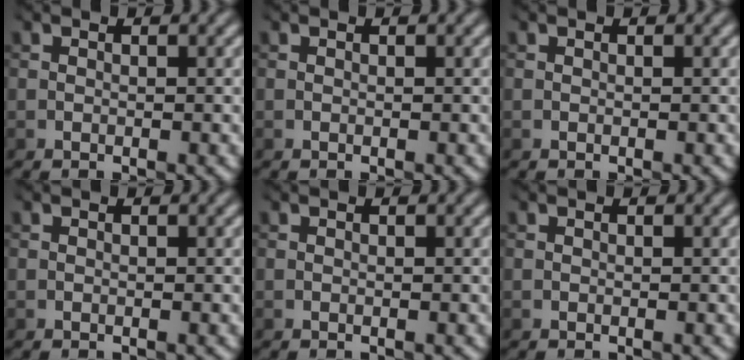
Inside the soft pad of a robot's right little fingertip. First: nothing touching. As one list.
[{"total": 0.0}, {"total": 0.0}, {"total": 0.0}, {"total": 0.0}, {"total": 0.0}]